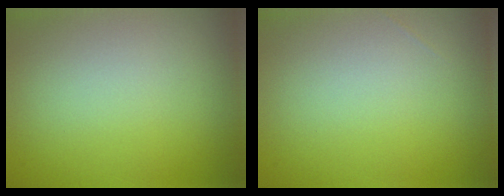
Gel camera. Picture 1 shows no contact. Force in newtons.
{"total": 0.0}